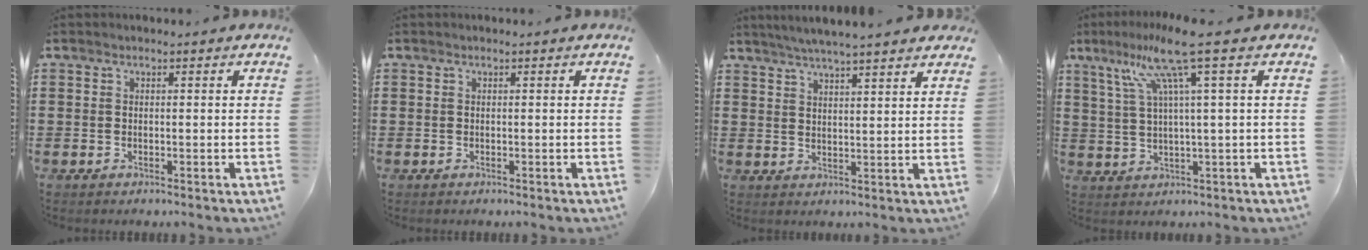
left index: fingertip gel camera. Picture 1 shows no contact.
{"total": 0.0}
{"total": 4.1, "force": [3.8, -0.3, 1.5], "torque": [-0.040, -0.011, 0.067]}
{"total": 10.1, "force": [4.6, -0.1, 9.0], "torque": [-0.195, -0.010, 0.072]}